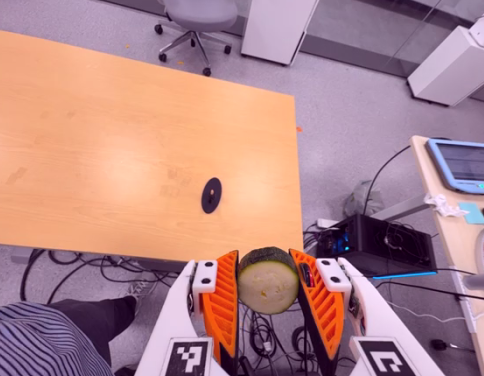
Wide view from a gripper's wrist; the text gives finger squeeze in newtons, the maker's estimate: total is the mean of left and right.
{"total": 13.0, "left": 12.6, "right": 13.5}